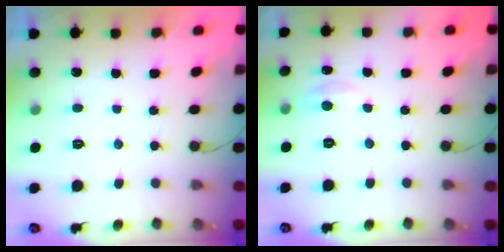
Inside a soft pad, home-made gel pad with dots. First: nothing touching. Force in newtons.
{"total": 3.6, "press": 3.6, "slide": 0.5}